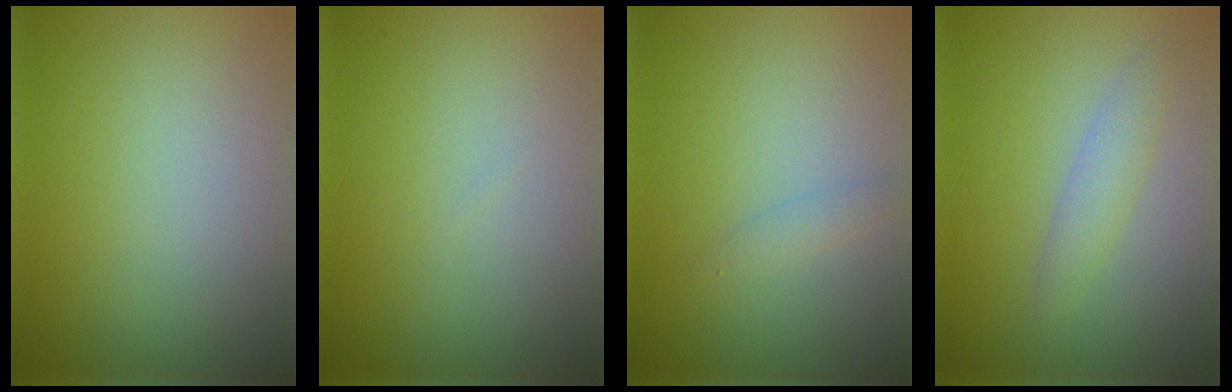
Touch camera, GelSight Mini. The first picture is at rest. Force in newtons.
{"total": 0.0}
{"total": 1.0, "press": 1.0, "slide": 0.0}
{"total": 1.8, "press": 1.8, "slide": 0.0}